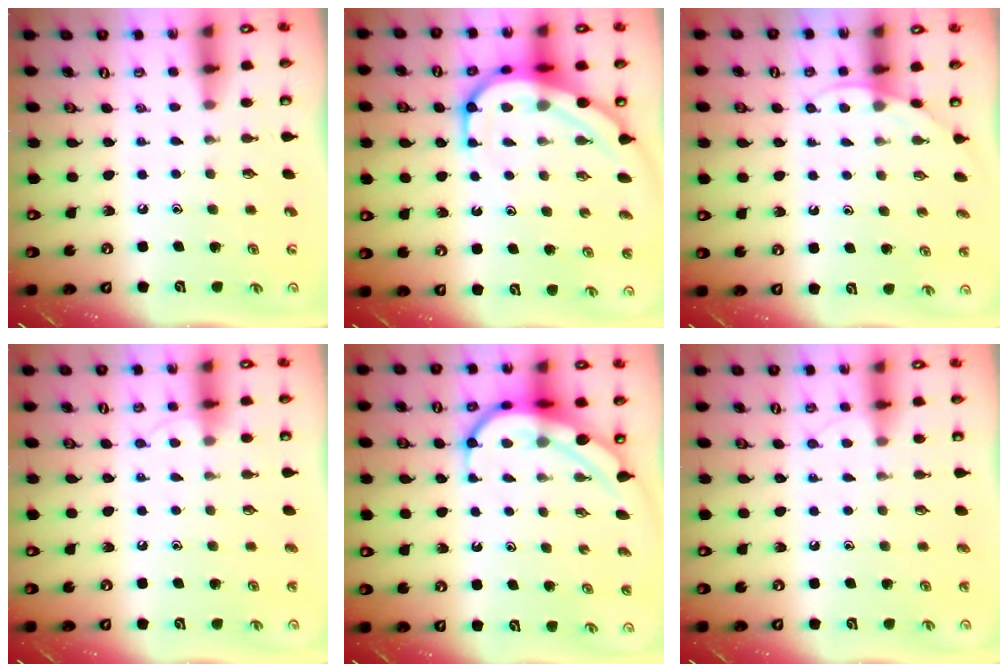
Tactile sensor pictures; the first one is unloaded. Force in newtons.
{"total": 11.3, "press": 11.2, "slide": 1.2}
{"total": 4.6, "press": 4.6, "slide": 0.3}
{"total": 4.7, "press": 4.7, "slide": 0.5}
{"total": 8.4, "press": 8.3, "slide": 0.5}
{"total": 5.2, "press": 5.2, "slide": 0.6}